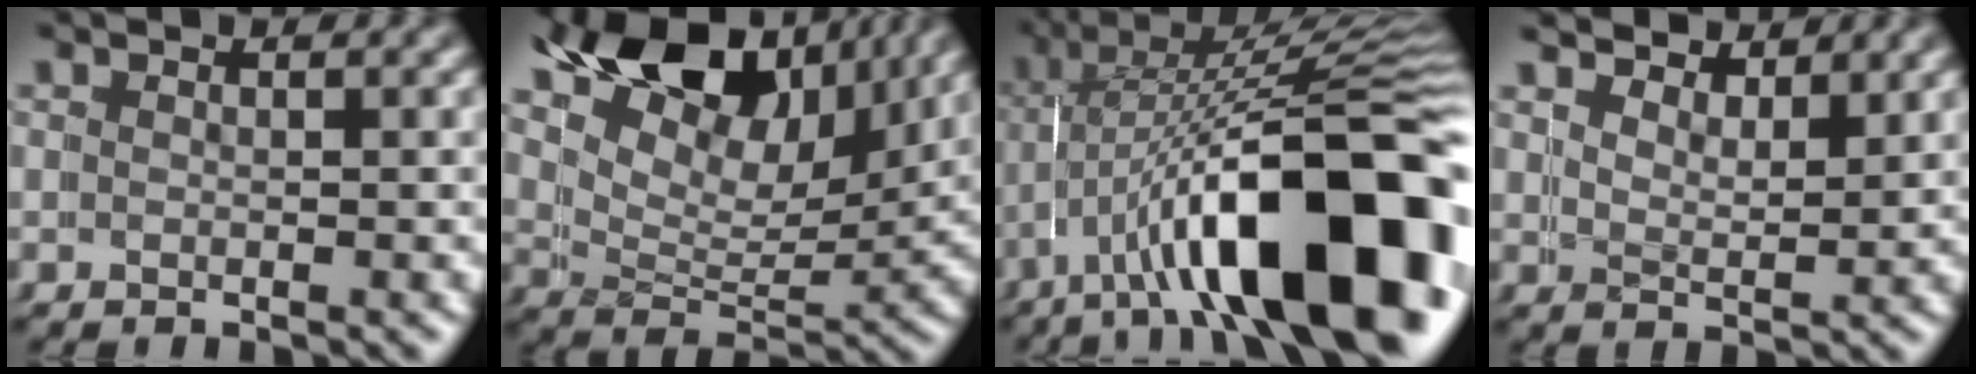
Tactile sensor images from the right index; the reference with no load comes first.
{"total": 13.2, "force": [7.6, 8.1, 7.3], "torque": [-0.140, 0.008, 0.109]}
{"total": 16.2, "force": [-4.5, 6.6, 14.0], "torque": [-0.220, -0.024, -0.050]}
{"total": 3.4, "force": [3.4, 0.3, -0.3], "torque": [-0.004, -0.016, 0.062]}